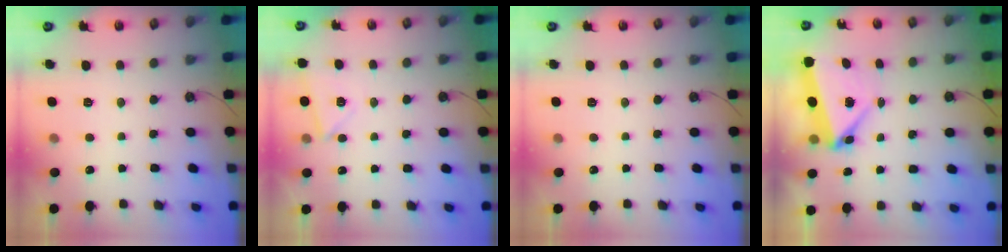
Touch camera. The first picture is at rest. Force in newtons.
{"total": 5.2, "press": 4.5, "slide": 2.6}
{"total": 0.0}
{"total": 5.6, "press": 5.1, "slide": 2.2}